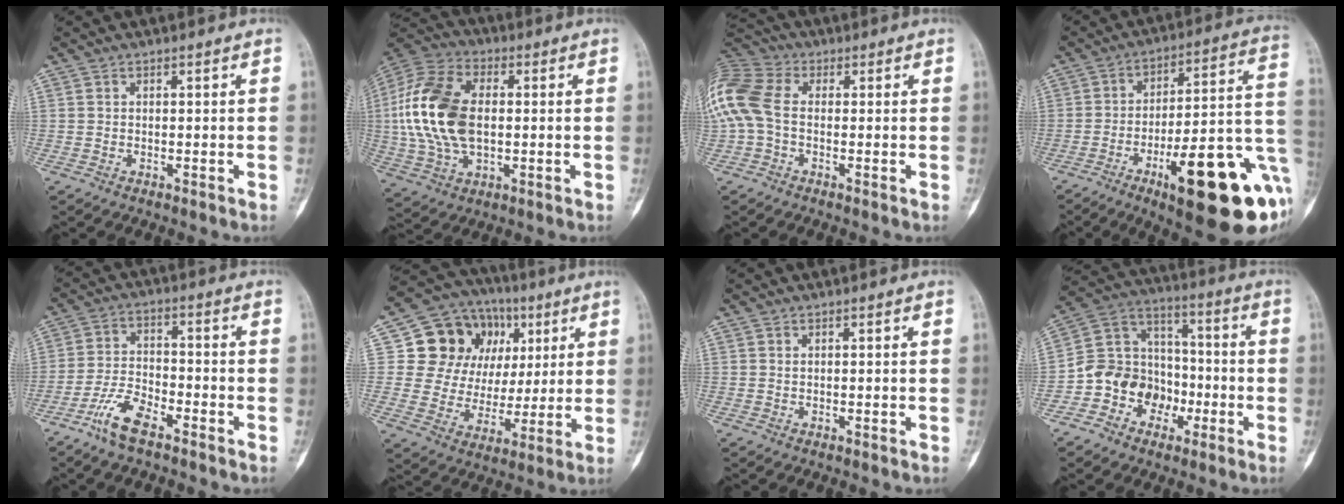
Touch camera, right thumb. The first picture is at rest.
{"total": 19.3, "force": [0.7, 11.6, 15.4], "torque": [-0.320, 0.010, 0.014]}
{"total": 13.8, "force": [0.3, 9.4, 10.1], "torque": [-0.248, 0.026, -0.003]}
{"total": 26.4, "force": [-9.4, 7.2, 23.6], "torque": [-0.262, 0.038, -0.125]}
{"total": 7.6, "force": [-5.3, 2.6, 4.8], "torque": [-0.103, 0.026, -0.106]}
{"total": 18.0, "force": [5.2, 15.2, 8.2], "torque": [-0.080, 0.020, 0.102]}
{"total": 0.0}
{"total": 12.8, "force": [-5.0, 10.9, 4.4], "torque": [-0.031, 0.082, -0.094]}